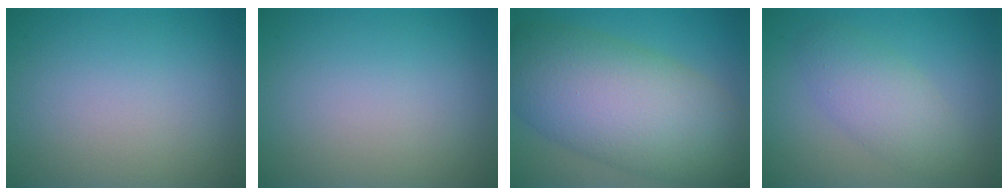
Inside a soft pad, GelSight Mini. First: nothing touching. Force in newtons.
{"total": 0.0}
{"total": 12.3, "press": 12.3, "slide": 0.4}
{"total": 3.8, "press": 3.8, "slide": 0.0}